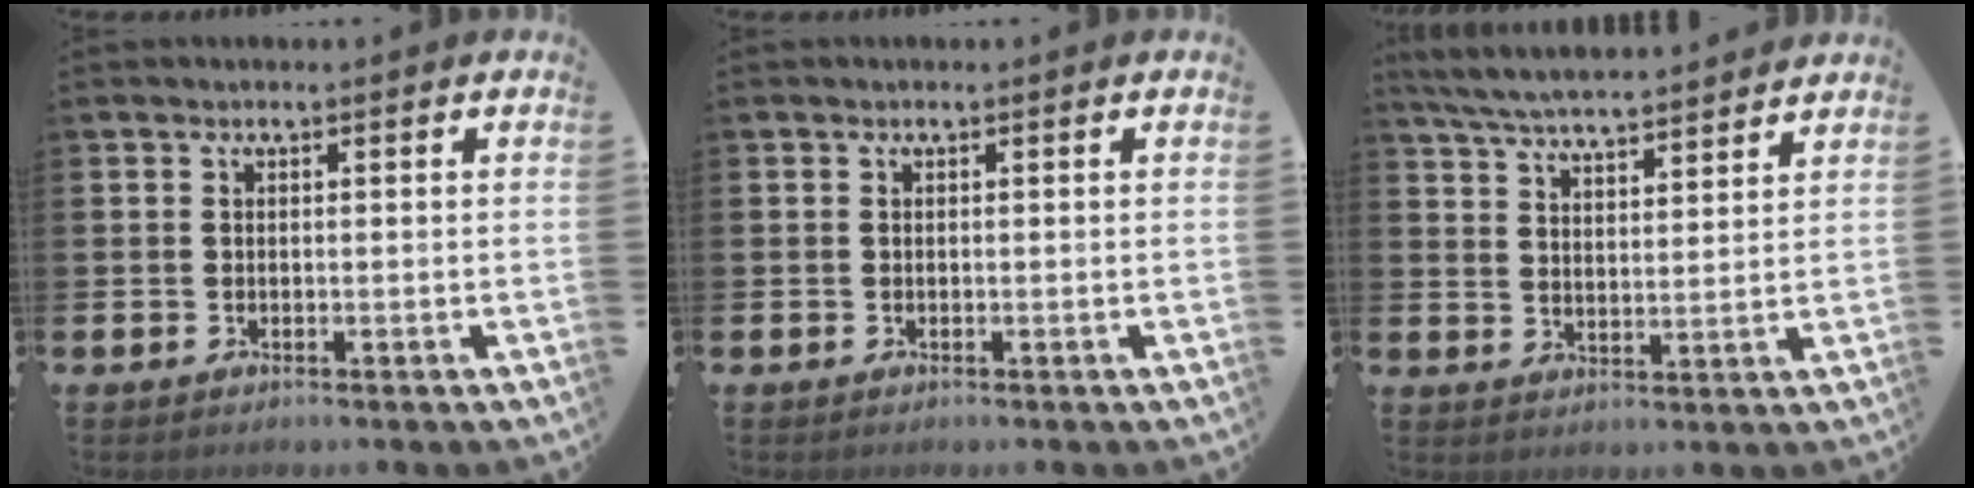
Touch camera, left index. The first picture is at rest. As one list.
[{"total": 0.0}, {"total": 6.0, "force": [5.9, 0.3, 1.1], "torque": [-0.047, -0.030, 0.106]}]